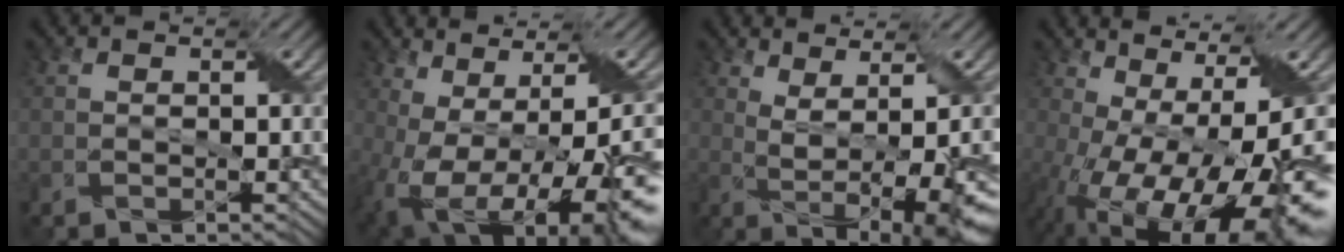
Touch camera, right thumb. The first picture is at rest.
{"total": 16.9, "force": [-4.0, 7.3, 14.7], "torque": [-0.223, -0.035, -0.014]}
{"total": 7.8, "force": [0.1, 2.1, 7.5], "torque": [-0.121, 0.001, 0.014]}
{"total": 18.6, "force": [-7.0, 6.9, 15.8], "torque": [-0.268, -0.053, -0.086]}